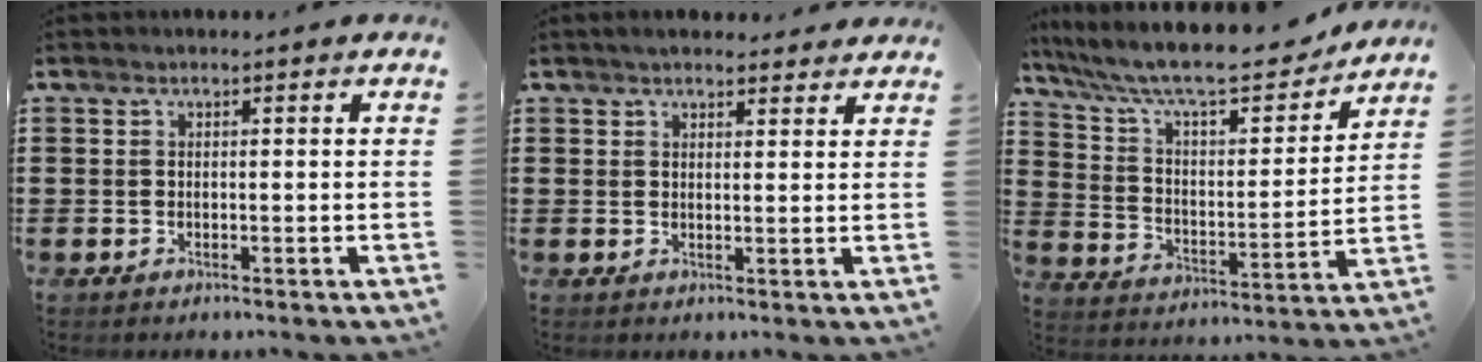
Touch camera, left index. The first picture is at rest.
{"total": 2.5, "force": [2.4, 0.6, 0.5], "torque": [-0.014, 0.002, 0.045]}
{"total": 10.9, "force": [9.3, 1.8, 5.4], "torque": [-0.132, -0.059, 0.155]}